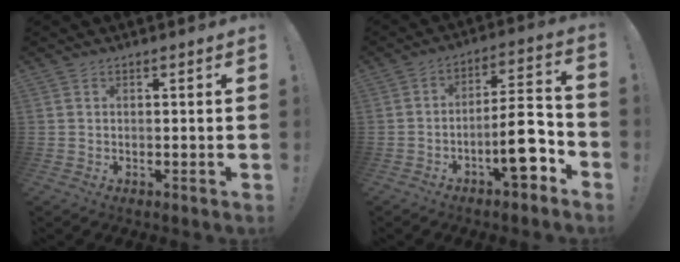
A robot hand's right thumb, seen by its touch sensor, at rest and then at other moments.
{"total": 13.3, "force": [-5.9, 3.9, 11.2], "torque": [-0.161, 0.033, -0.097]}